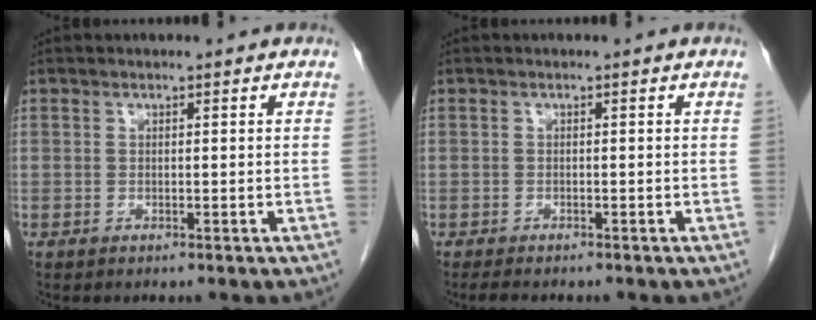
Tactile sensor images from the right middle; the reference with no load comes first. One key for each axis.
{"total": 2.3, "fx": -1.9, "fy": 0.6, "fz": 1.1, "tx": -0.019, "ty": -0.006, "tz": -0.024}